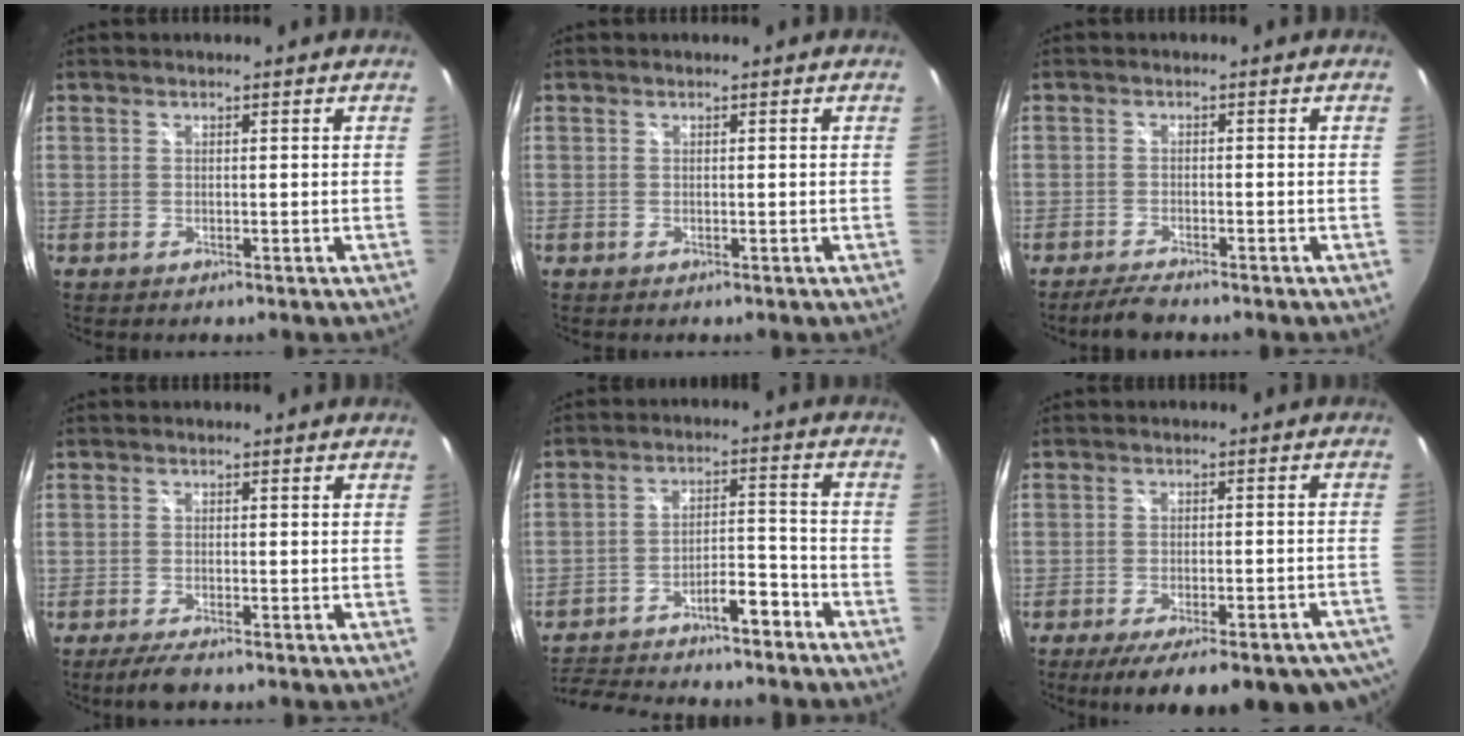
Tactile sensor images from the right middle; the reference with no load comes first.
{"total": 0.0}
{"total": 3.4, "force": [-3.0, 0.4, 1.5], "torque": [-0.045, -0.007, -0.057]}
{"total": 3.7, "force": [-2.9, 0.6, 2.2], "torque": [-0.055, -0.011, -0.054]}
{"total": 16.0, "force": [-13.3, 4.1, 8.0], "torque": [-0.148, 0.027, -0.199]}
{"total": 20.0, "force": [-15.5, 5.4, 11.4], "torque": [-0.174, -0.038, -0.191]}